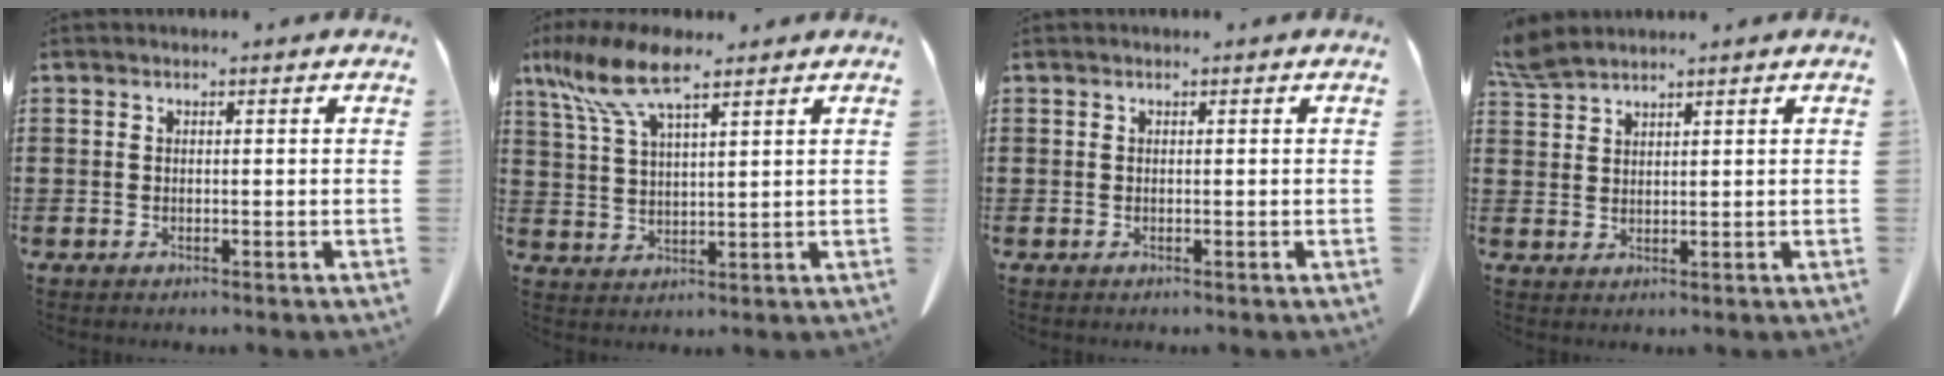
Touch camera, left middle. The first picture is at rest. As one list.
[{"total": 9.3, "force": [6.2, 2.6, 6.4], "torque": [-0.155, -0.016, 0.108]}, {"total": 0.0}, {"total": 3.4, "force": [3.1, 0.7, 1.3], "torque": [-0.035, -0.006, 0.059]}]